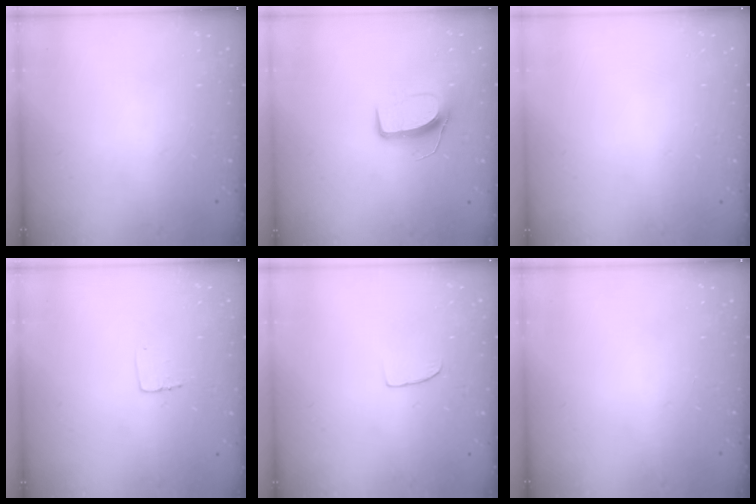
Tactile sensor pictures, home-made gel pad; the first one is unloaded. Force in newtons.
{"total": 8.6, "press": 8.5, "slide": 0.4}
{"total": 0.0}
{"total": 4.0, "press": 4.0, "slide": 0.3}
{"total": 4.2, "press": 4.2, "slide": 0.3}
{"total": 0.0}